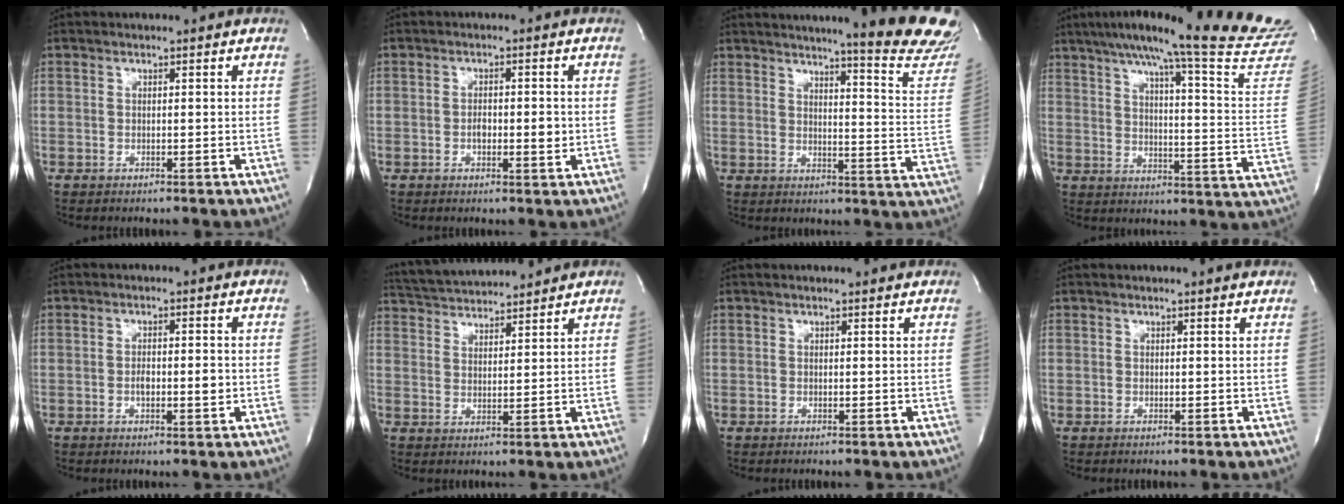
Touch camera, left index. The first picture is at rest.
{"total": 3.5, "force": [-0.7, 1.2, 3.2], "torque": [-0.052, -0.003, -0.010]}
{"total": 18.8, "force": [16.9, -0.4, 8.3], "torque": [-0.104, -0.109, 0.185]}
{"total": 25.9, "force": [23.1, -1.7, 11.6], "torque": [-0.178, -0.096, 0.289]}
{"total": 3.2, "force": [-0.8, 1.0, 3.0], "torque": [-0.051, -0.003, -0.011]}
{"total": 9.7, "force": [9.4, 0.4, 2.4], "torque": [-0.056, 0.022, 0.155]}
{"total": 1.8, "force": [1.7, 0.3, 0.5], "torque": [-0.013, 0.007, 0.010]}
{"total": 1.4, "force": [1.4, -0.1, 0.4], "torque": [-0.014, 0.000, 0.008]}